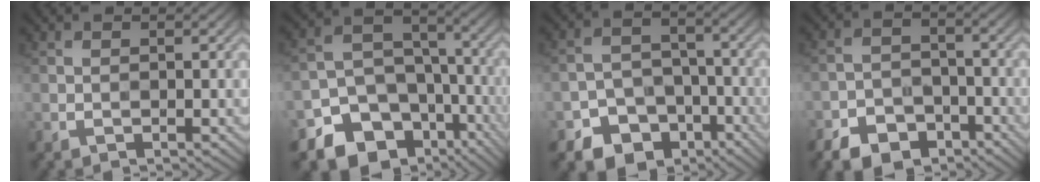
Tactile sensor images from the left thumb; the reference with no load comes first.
{"total": 16.0, "force": [-9.6, 11.2, 6.2], "torque": [-0.148, -0.038, -0.138]}
{"total": 9.6, "force": [-6.4, 6.5, 3.2], "torque": [-0.058, -0.009, -0.109]}
{"total": 7.5, "force": [-5.4, 4.1, 3.1], "torque": [-0.060, -0.011, -0.100]}